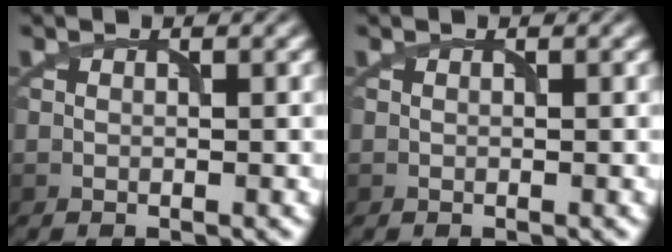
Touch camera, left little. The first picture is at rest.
{"total": 0.0}